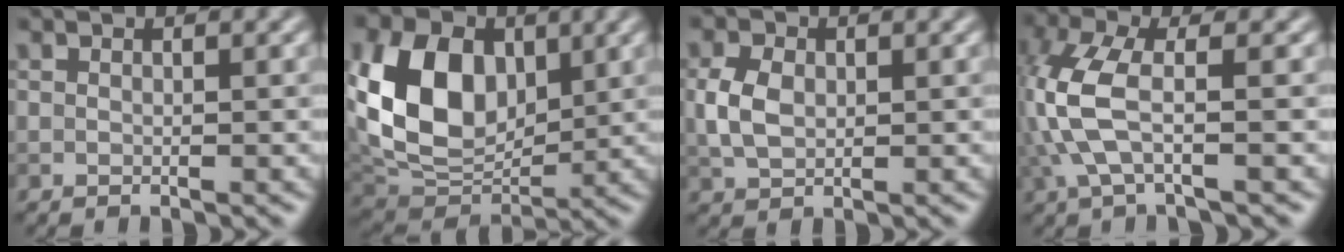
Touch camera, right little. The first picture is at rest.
{"total": 10.5, "force": [2.0, 7.4, 7.1], "torque": [-0.154, -0.004, 0.037]}
{"total": 3.3, "force": [0.2, 2.4, 2.3], "torque": [-0.055, 0.003, 0.002]}
{"total": 5.6, "force": [-0.6, 2.1, 5.2], "torque": [-0.138, 0.008, -0.013]}